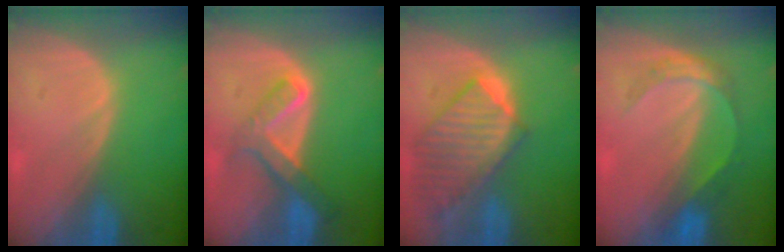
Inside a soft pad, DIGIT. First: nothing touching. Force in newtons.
{"total": 6.1, "press": 5.8, "slide": 1.8}
{"total": 9.8, "press": 8.6, "slide": 4.7}
{"total": 4.8, "press": 4.7, "slide": 1.0}